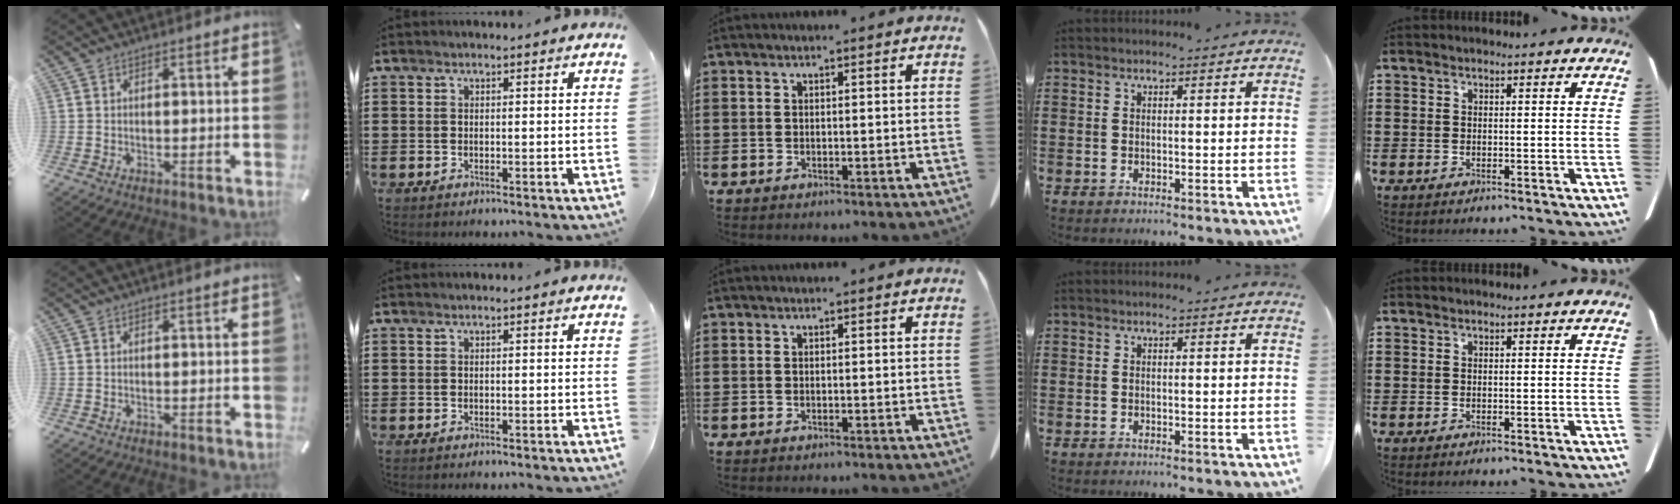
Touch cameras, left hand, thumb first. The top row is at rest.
{}